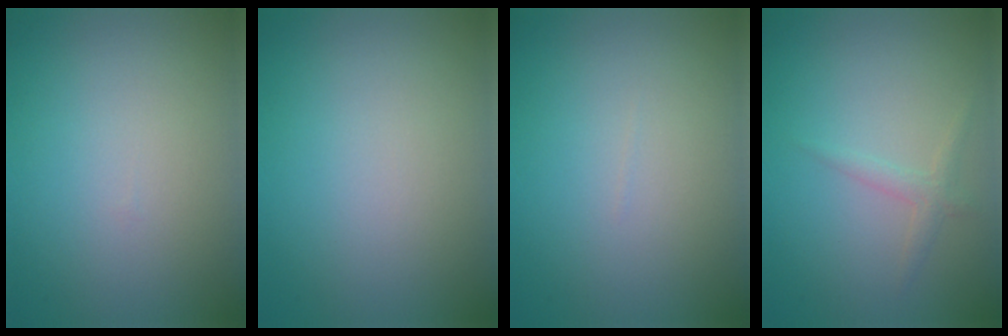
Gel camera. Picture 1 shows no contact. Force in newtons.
{"total": 0.0}
{"total": 0.0}
{"total": 1.3, "press": 1.3, "slide": 0.0}